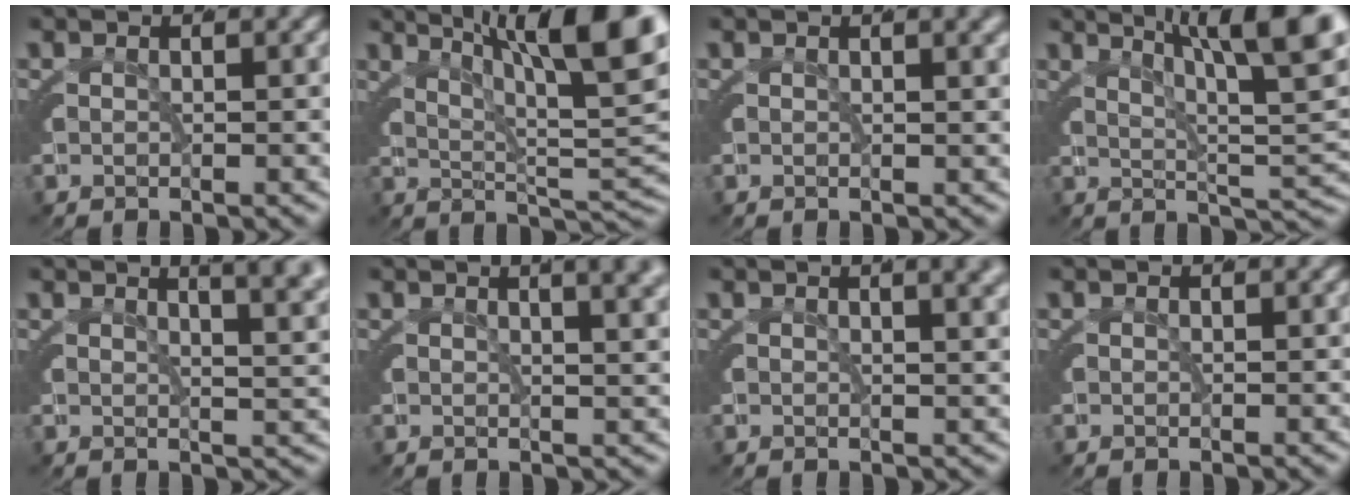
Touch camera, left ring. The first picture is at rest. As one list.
[{"total": 11.6, "force": [4.9, 3.5, 9.9], "torque": [-0.113, 0.011, 0.074]}, {"total": 0.9, "force": [0.5, -0.1, 0.7], "torque": [-0.011, 0.002, 0.009]}, {"total": 10.4, "force": [4.4, 2.9, 8.9], "torque": [-0.097, 0.011, 0.066]}, {"total": 6.6, "force": [3.9, 1.4, 5.1], "torque": [-0.043, 0.013, 0.053]}, {"total": 4.3, "force": [2.6, 0.6, 3.4], "torque": [-0.026, 0.014, 0.036]}, {"total": 2.4, "force": [1.4, 0.0, 1.9], "torque": [-0.017, 0.006, 0.021]}, {"total": 0.0}]